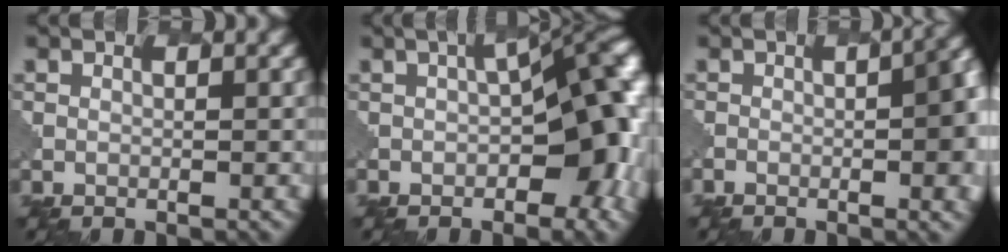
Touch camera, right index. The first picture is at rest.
{"total": 9.2, "force": [-1.9, 4.1, 8.0], "torque": [-0.075, 0.013, -0.037]}
{"total": 7.8, "force": [-1.1, 3.0, 7.1], "torque": [-0.058, 0.009, -0.021]}